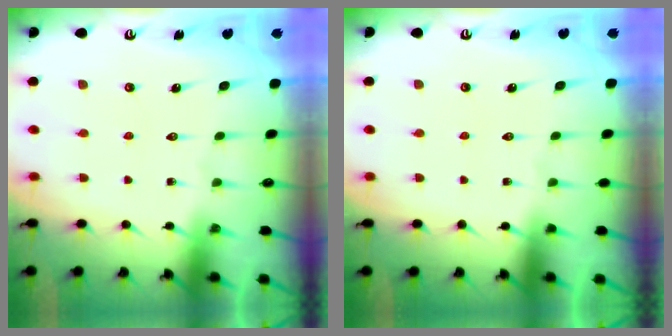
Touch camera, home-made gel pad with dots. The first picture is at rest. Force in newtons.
{"total": 0.0}